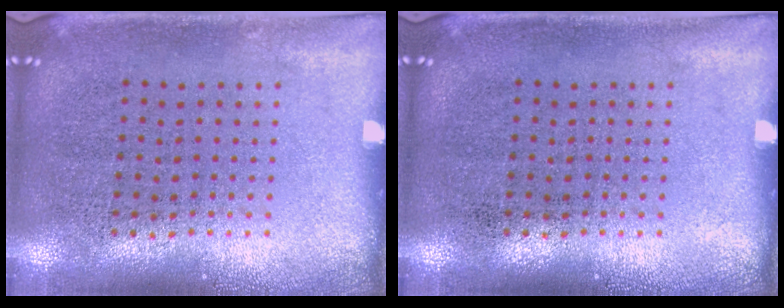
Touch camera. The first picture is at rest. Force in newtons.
{"total": 0.0}